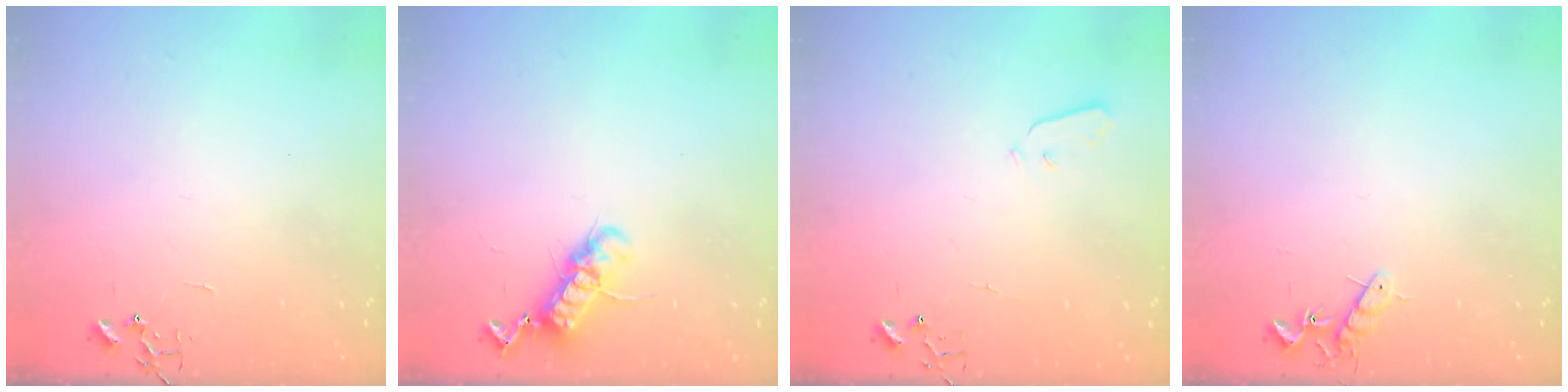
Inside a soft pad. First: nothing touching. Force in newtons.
{"total": 11.8, "press": 11.8, "slide": 1.2}
{"total": 3.2, "press": 3.2, "slide": 0.1}
{"total": 7.0, "press": 6.9, "slide": 0.9}